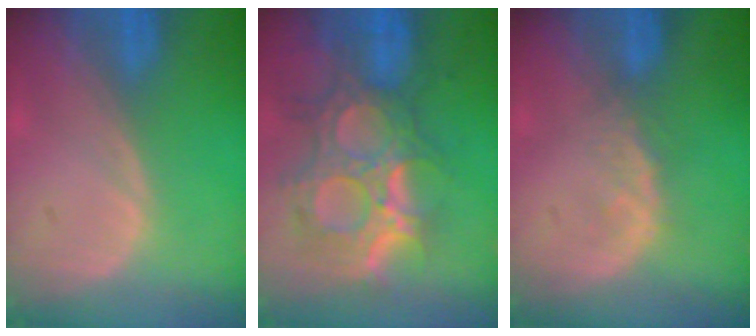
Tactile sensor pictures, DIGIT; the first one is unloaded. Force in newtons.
{"total": 12.5, "press": 10.9, "slide": 6.1}
{"total": 1.9, "press": 1.9, "slide": 0.3}